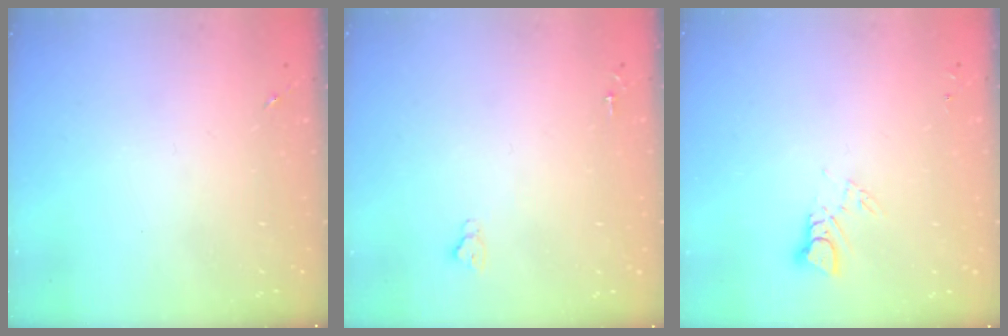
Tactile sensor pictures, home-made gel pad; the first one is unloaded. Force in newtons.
{"total": 2.6, "press": 2.5, "slide": 0.3}
{"total": 3.6, "press": 3.6, "slide": 0.2}